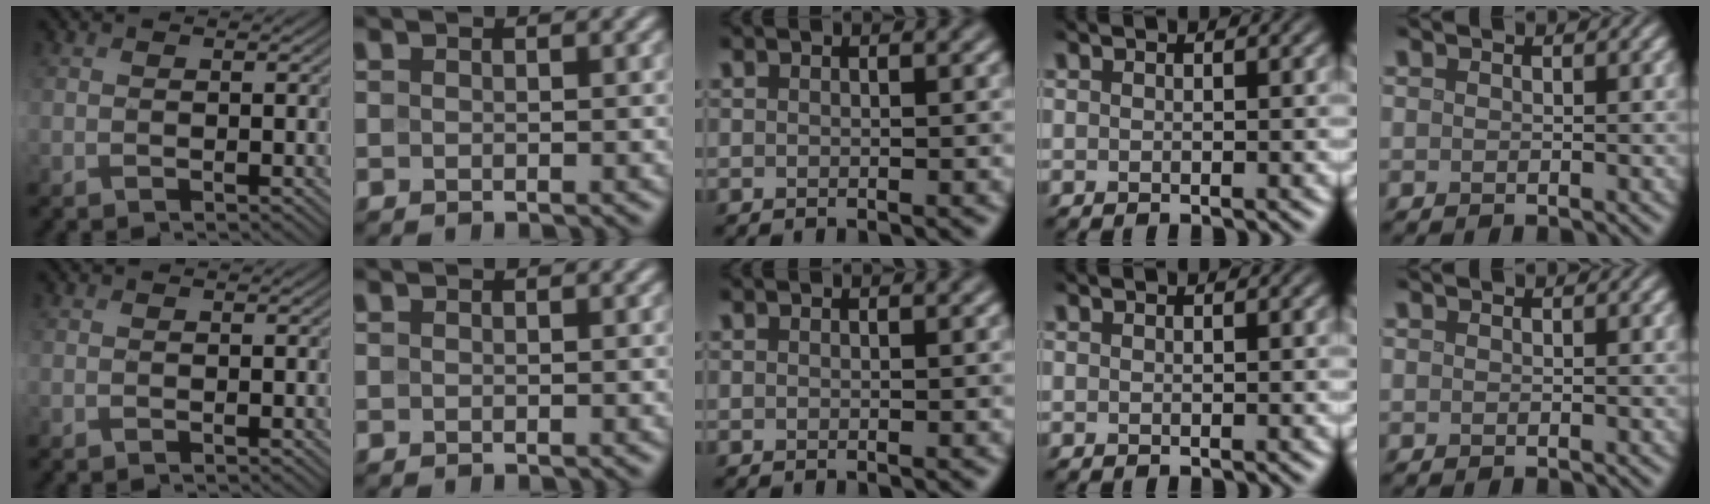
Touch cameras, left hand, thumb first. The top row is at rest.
{}